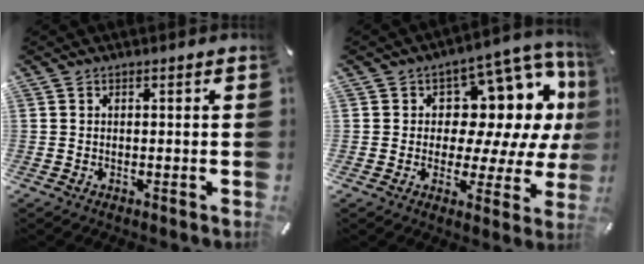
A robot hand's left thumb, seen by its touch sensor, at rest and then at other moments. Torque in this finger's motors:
{"motor_torque": [0.59, 0.11, 0.41, 0.26, 0.02]}